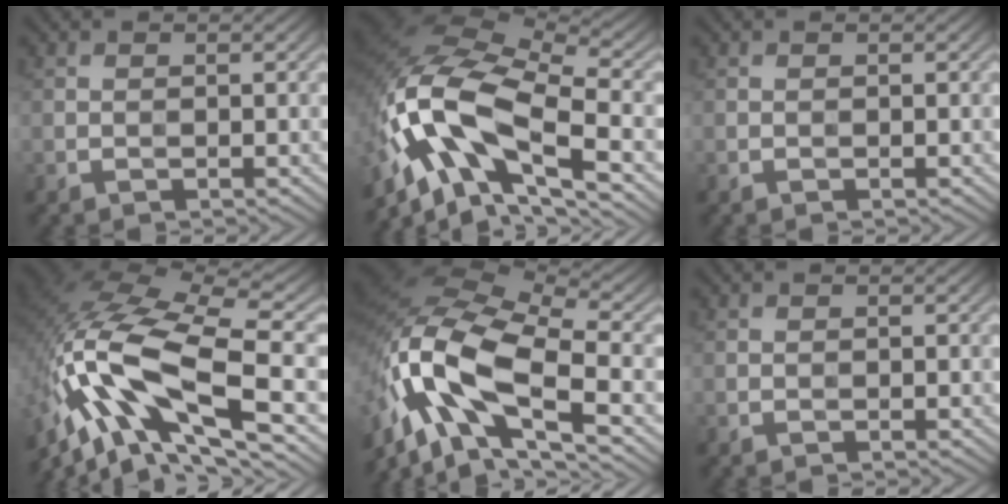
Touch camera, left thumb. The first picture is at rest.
{"total": 16.6, "force": [-5.7, 8.1, 13.3], "torque": [-0.301, -0.012, -0.116]}
{"total": 0.0}
{"total": 17.7, "force": [-4.8, 8.1, 15.1], "torque": [-0.338, 0.001, -0.091]}
{"total": 18.1, "force": [-6.0, 8.3, 15.0], "torque": [-0.343, -0.007, -0.119]}
{"total": 0.0}